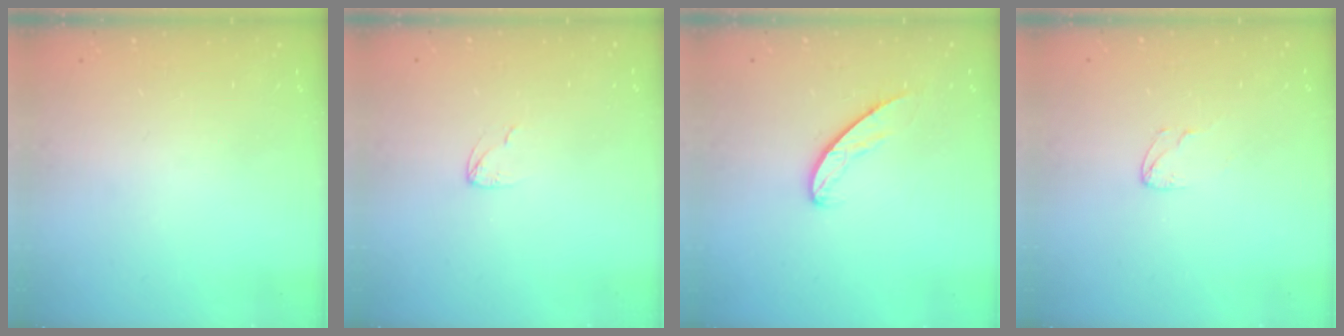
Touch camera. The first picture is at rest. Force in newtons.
{"total": 2.7, "press": 2.7, "slide": 0.2}
{"total": 5.9, "press": 5.9, "slide": 0.4}
{"total": 2.5, "press": 2.5, "slide": 0.2}